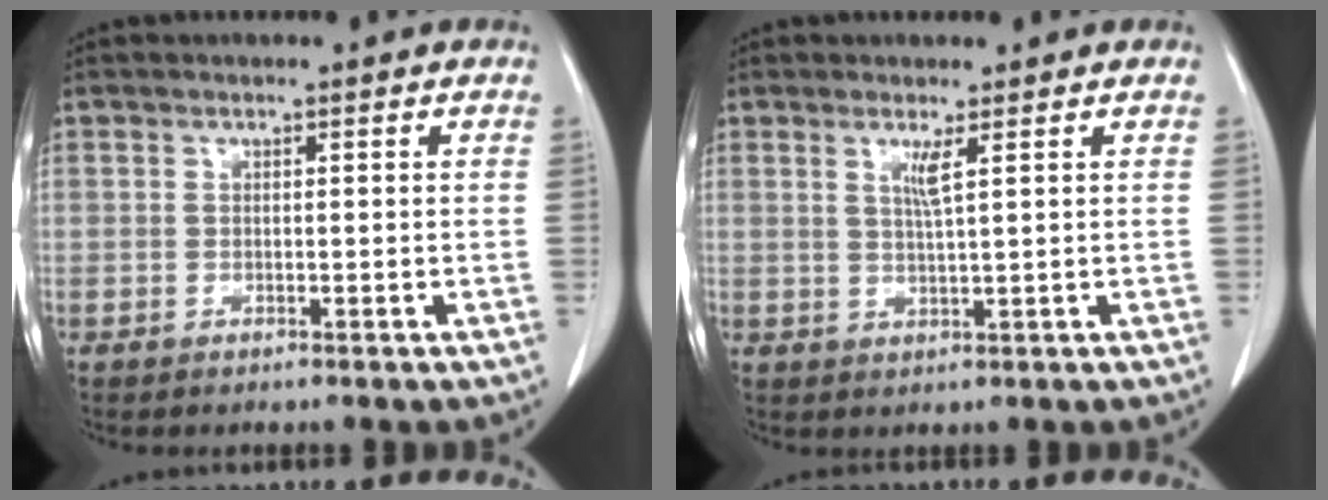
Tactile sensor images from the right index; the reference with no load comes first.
{"total": 2.4, "force": [1.1, -0.4, 2.1], "torque": [-0.045, -0.007, 0.024]}